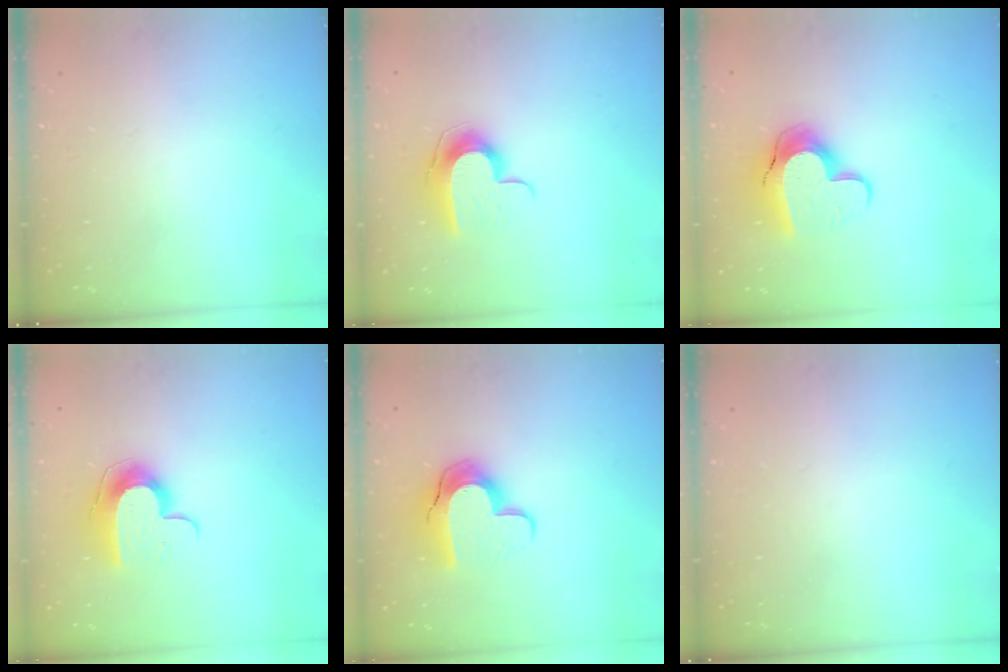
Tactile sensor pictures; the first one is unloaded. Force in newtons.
{"total": 10.2, "press": 10.2, "slide": 0.6}
{"total": 13.7, "press": 13.6, "slide": 1.0}
{"total": 11.5, "press": 11.4, "slide": 0.9}
{"total": 12.7, "press": 12.7, "slide": 0.9}
{"total": 0.0}